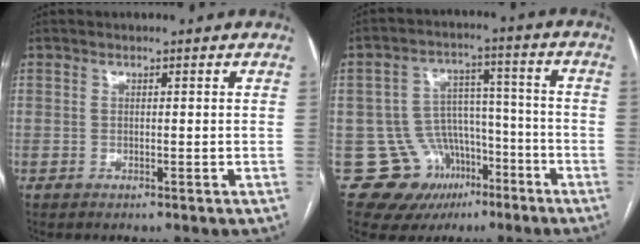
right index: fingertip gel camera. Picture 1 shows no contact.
{"total": 11.6, "force": [-6.0, 9.6, 2.4], "torque": [-0.033, 0.067, -0.077]}